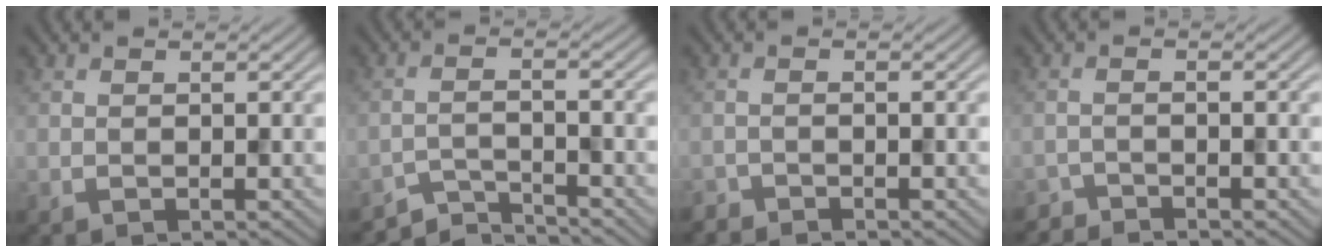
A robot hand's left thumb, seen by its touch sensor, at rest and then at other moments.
{"total": 3.8, "force": [-3.7, 0.3, 0.8], "torque": [-0.011, 0.001, -0.077]}
{"total": 1.3, "force": [-1.3, 0.1, 0.1], "torque": [-0.002, -0.003, -0.030]}
{"total": 2.0, "force": [-2.0, 0.1, 0.2], "torque": [-0.002, -0.004, -0.045]}